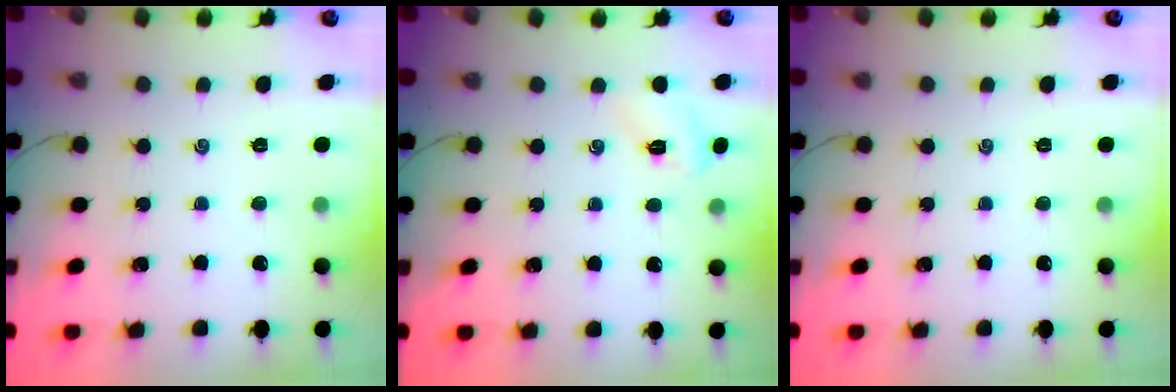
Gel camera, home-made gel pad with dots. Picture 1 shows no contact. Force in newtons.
{"total": 3.9, "press": 3.8, "slide": 1.0}
{"total": 0.0}